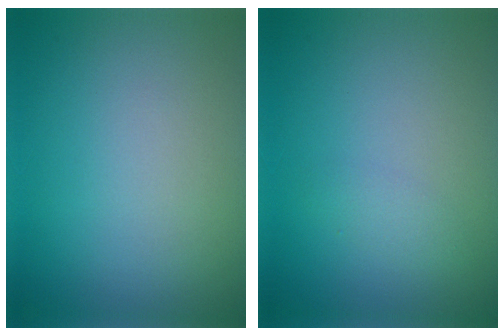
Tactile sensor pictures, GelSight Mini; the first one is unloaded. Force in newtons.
{"total": 1.0, "press": 1.0, "slide": 0.1}